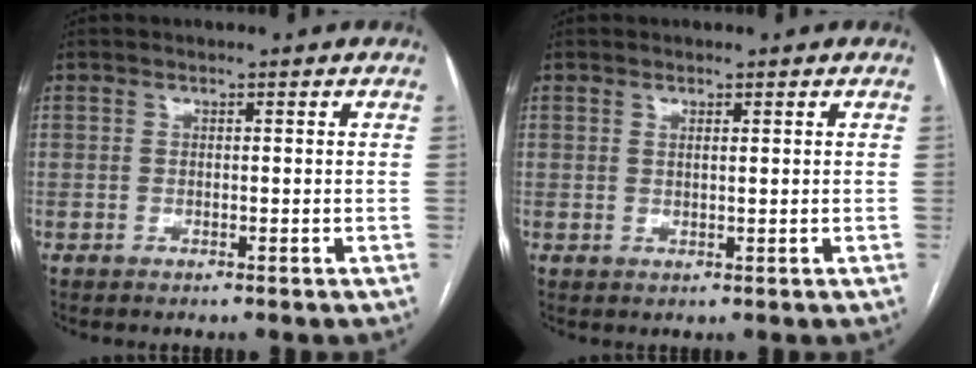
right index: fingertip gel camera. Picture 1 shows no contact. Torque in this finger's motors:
{"motor_torque": [-0.34, -0.09, -0.07, -0.02]}